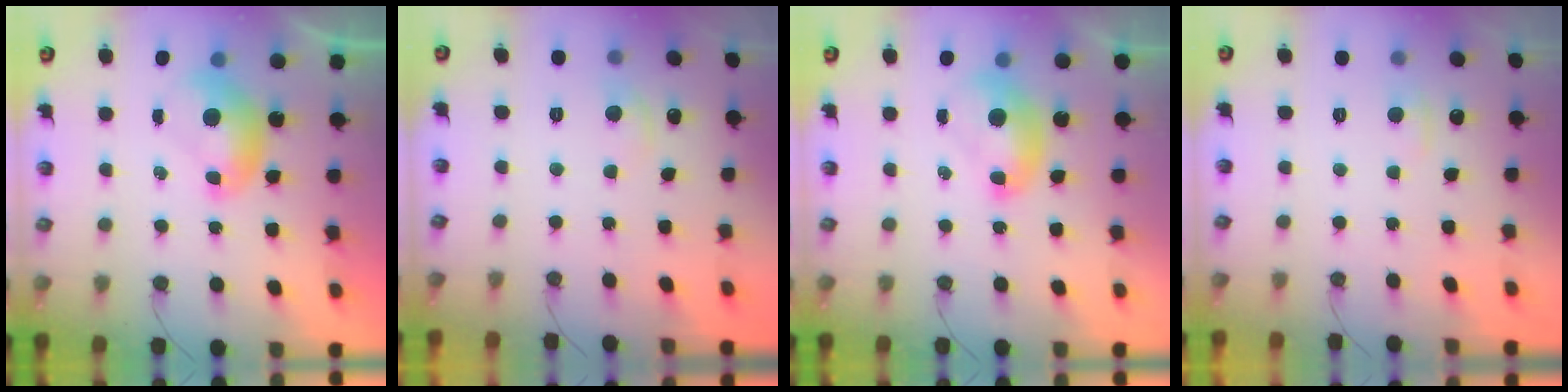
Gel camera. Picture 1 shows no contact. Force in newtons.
{"total": 1.0, "press": 0.7, "slide": 0.8}
{"total": 1.2, "press": 1.2, "slide": 0.3}
{"total": 0.6, "press": 0.1, "slide": 0.6}